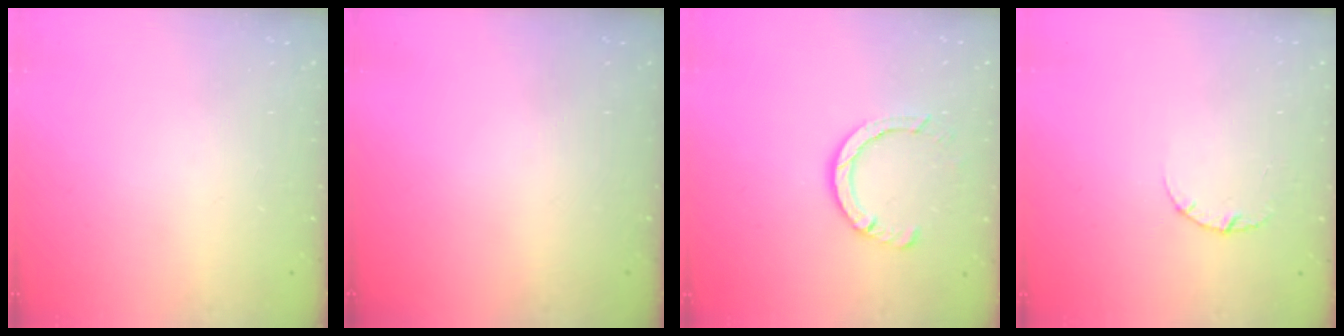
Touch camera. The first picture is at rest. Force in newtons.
{"total": 0.0}
{"total": 6.4, "press": 6.4, "slide": 0.7}
{"total": 2.5, "press": 2.5, "slide": 0.3}